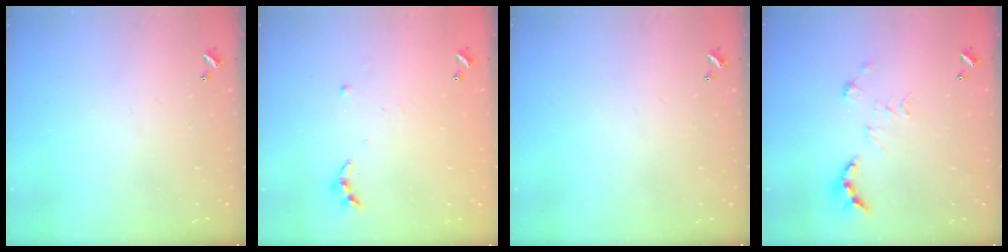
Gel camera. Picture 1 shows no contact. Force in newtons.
{"total": 4.2, "press": 4.2, "slide": 0.2}
{"total": 0.0}
{"total": 2.9, "press": 2.7, "slide": 1.3}